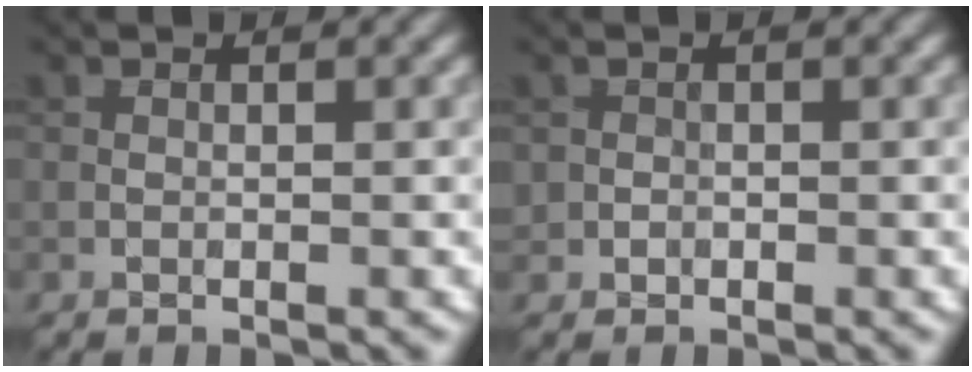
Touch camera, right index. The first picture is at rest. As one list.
[{"total": 0.7, "force": [-0.1, 0.7, -0.1], "torque": [0.011, -0.004, -0.004]}]